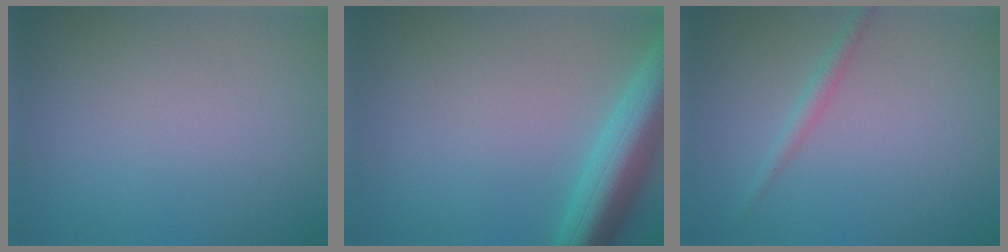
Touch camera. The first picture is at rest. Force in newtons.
{"total": 7.0, "press": 6.9, "slide": 0.4}
{"total": 1.4, "press": 1.4, "slide": 0.0}